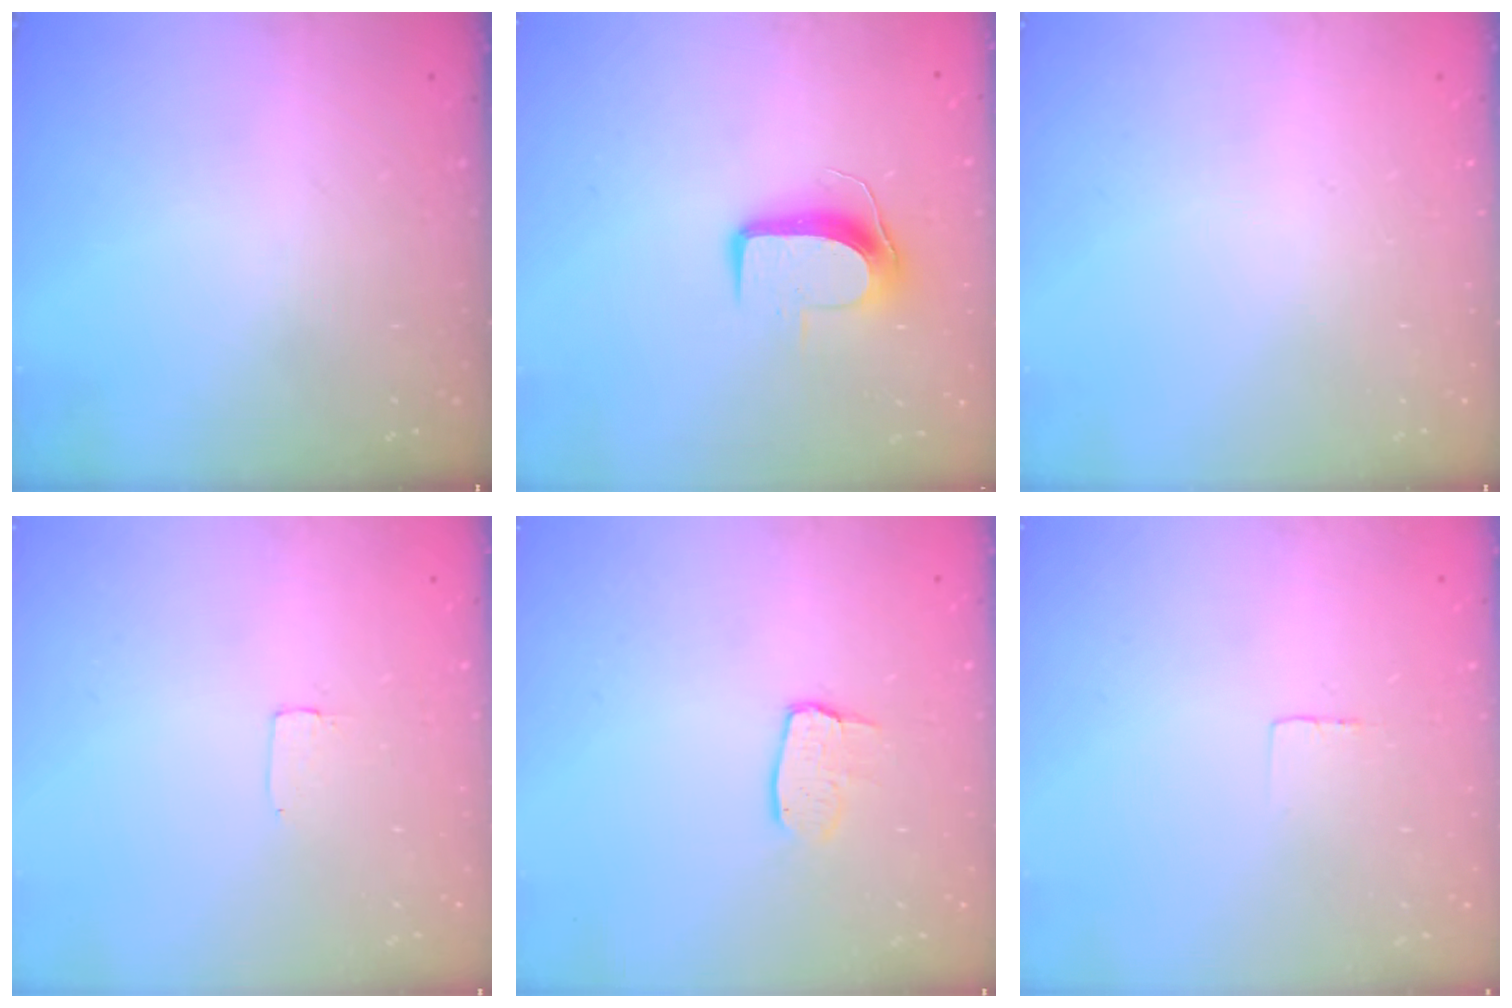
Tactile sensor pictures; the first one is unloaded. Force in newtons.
{"total": 8.8, "press": 8.8, "slide": 0.2}
{"total": 0.0}
{"total": 1.7, "press": 1.7, "slide": 0.1}
{"total": 6.1, "press": 6.0, "slide": 0.4}
{"total": 2.3, "press": 2.3, "slide": 0.1}